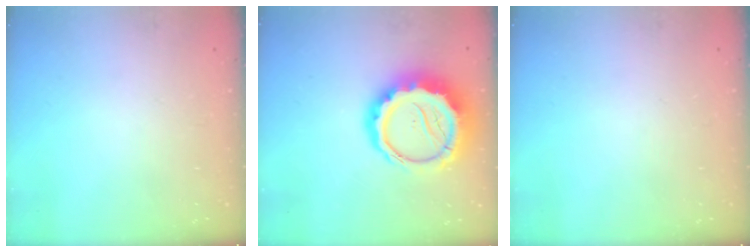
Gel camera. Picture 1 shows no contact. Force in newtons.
{"total": 15.0, "press": 14.6, "slide": 3.3}
{"total": 0.0}